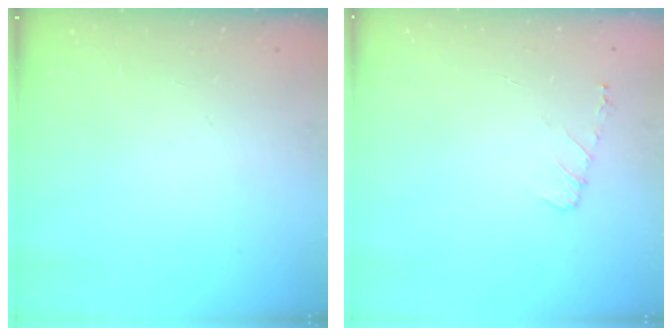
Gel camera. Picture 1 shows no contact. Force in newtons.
{"total": 5.4, "press": 5.3, "slide": 0.6}